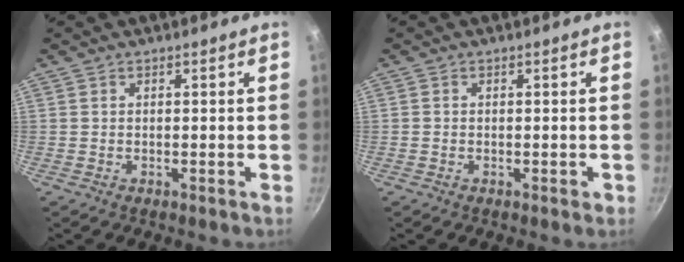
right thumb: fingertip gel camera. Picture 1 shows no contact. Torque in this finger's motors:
{"motor_torque": [-0.13, 0.10, -0.28, 0.11, 0.01]}